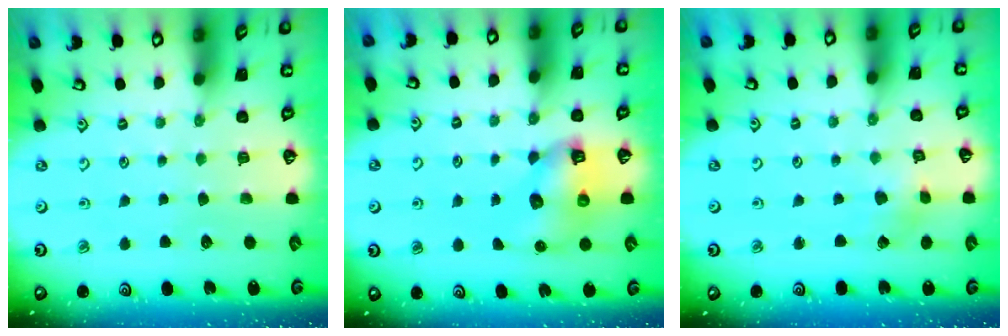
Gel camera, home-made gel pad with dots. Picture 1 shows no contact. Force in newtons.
{"total": 8.1, "press": 8.0, "slide": 0.9}
{"total": 2.5, "press": 2.5, "slide": 0.3}